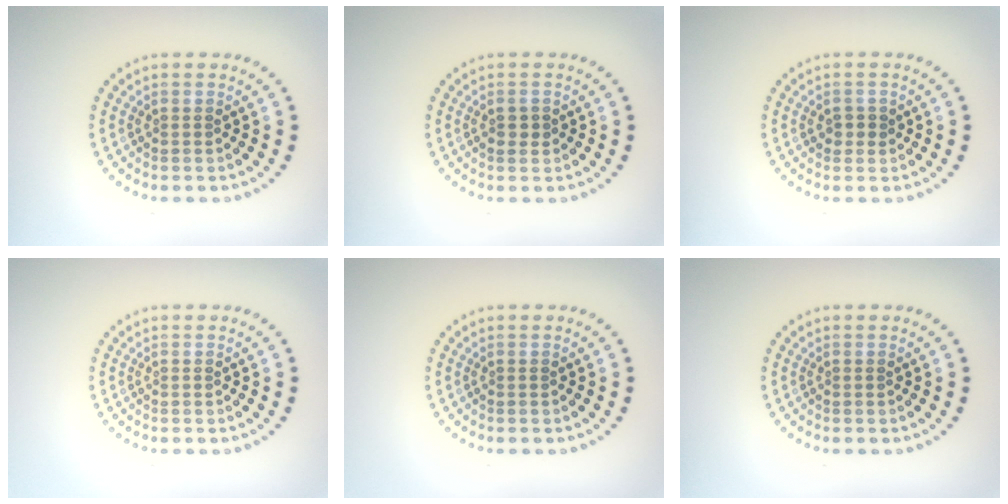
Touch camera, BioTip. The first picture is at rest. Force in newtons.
{"total": 1.2, "press": 1.2, "slide": 0.1}
{"total": 1.3, "press": 1.2, "slide": 0.5}
{"total": 0.0}
{"total": 0.0}
{"total": 0.0}